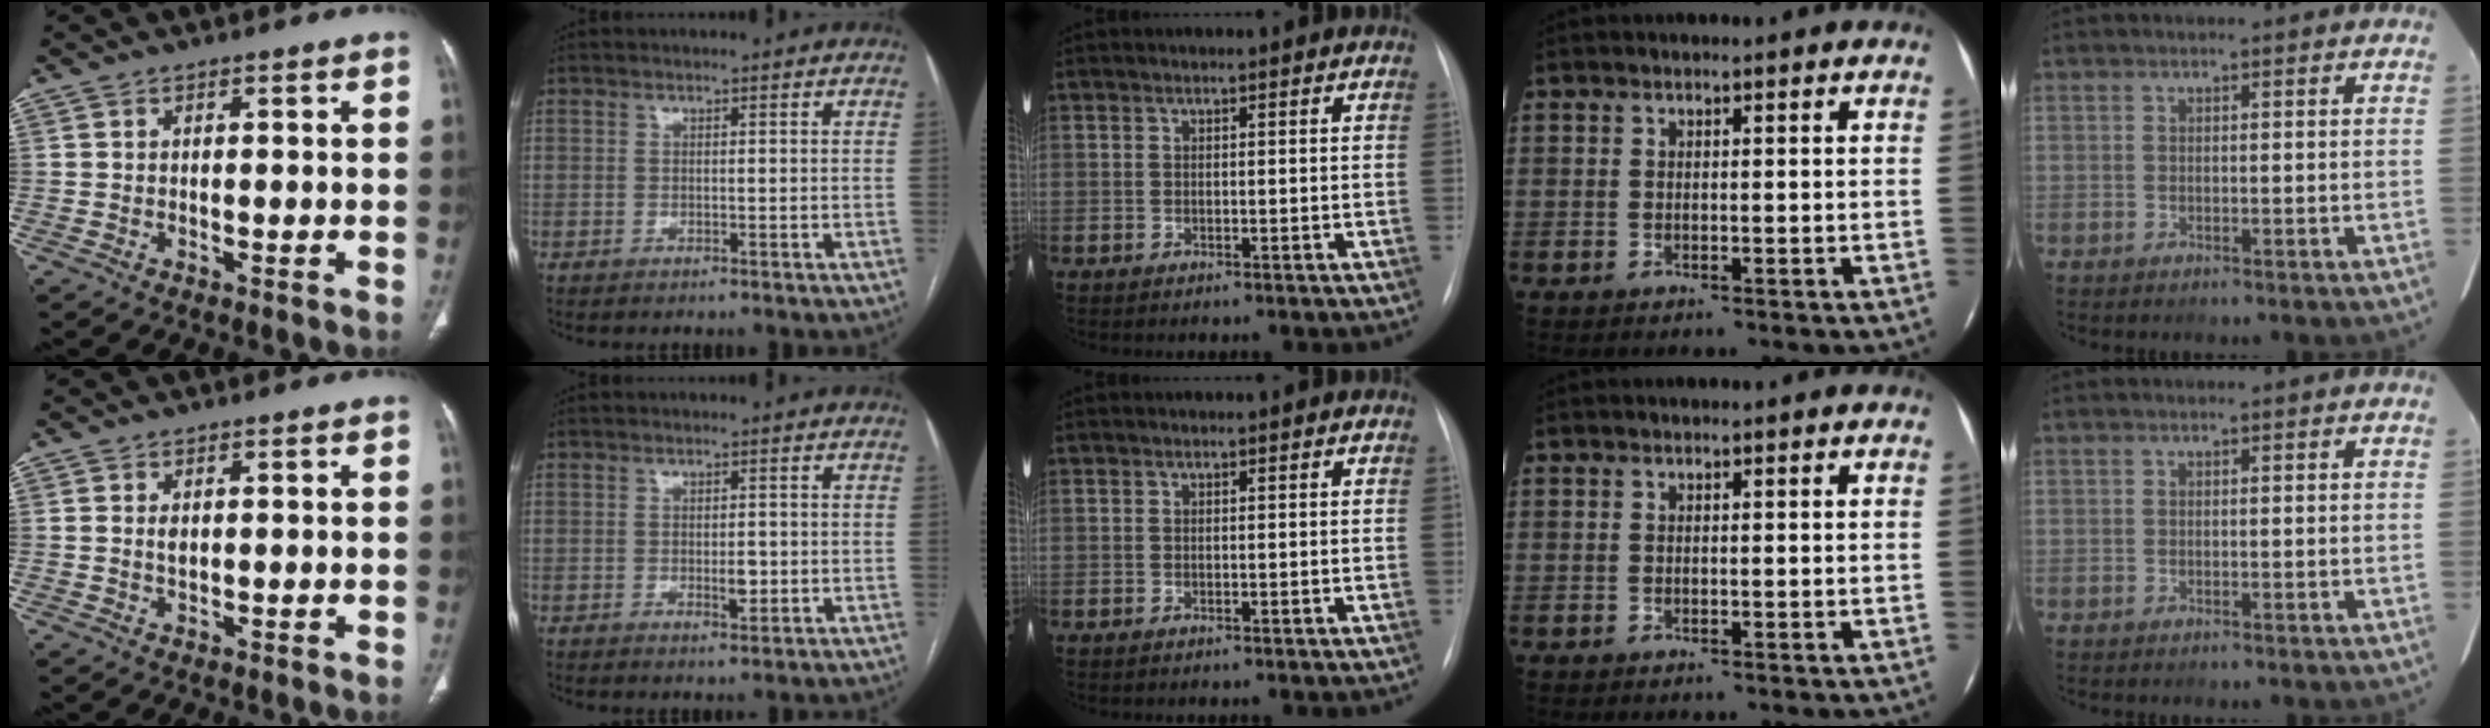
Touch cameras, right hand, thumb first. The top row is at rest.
{"thumb": {"total": 1.6, "force": [0.3, 0.9, 1.2], "torque": [-0.023, -0.003, 0.008]}, "index": {"total": 2.3, "force": [-0.4, 1.0, 2.1], "torque": [-0.034, -0.002, -0.002]}}